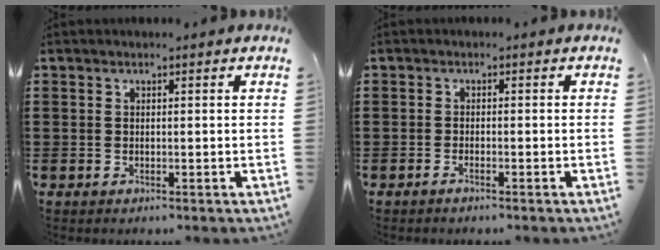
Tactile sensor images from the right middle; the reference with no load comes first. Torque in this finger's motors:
{"motor_torque": [-0.13, 0.19, -0.02, -0.01]}